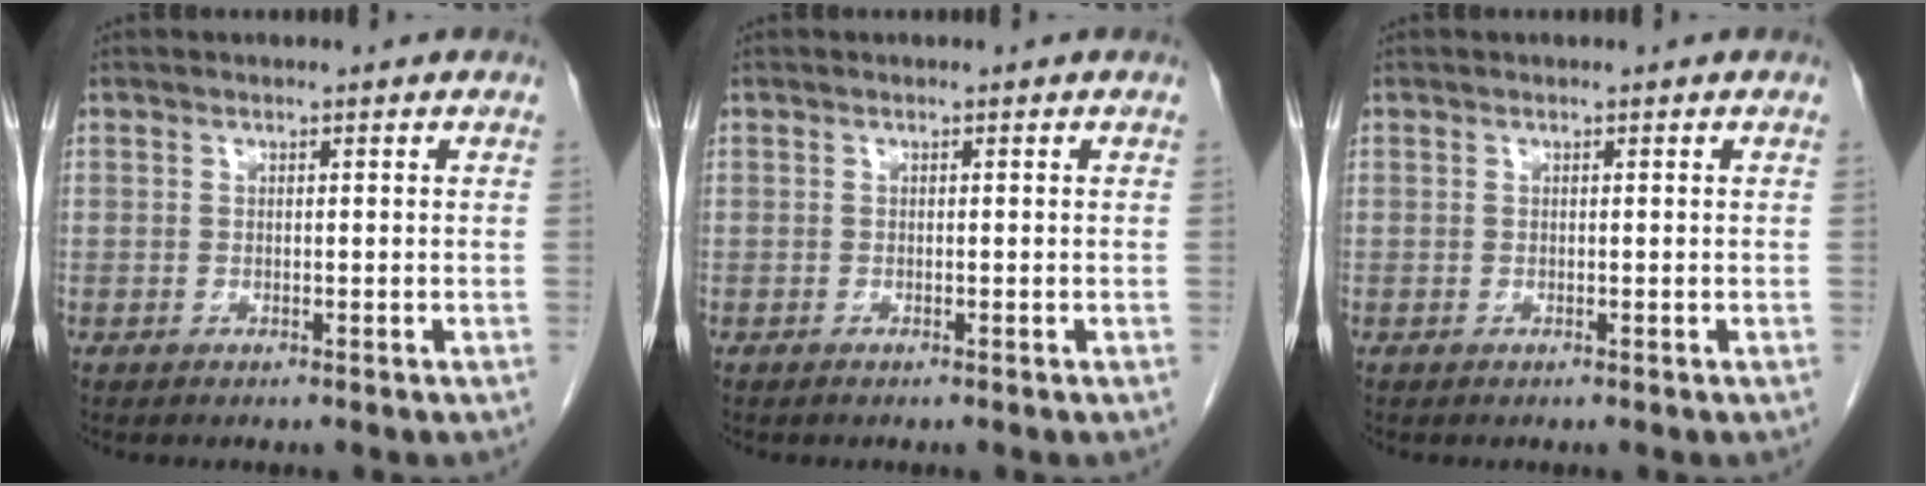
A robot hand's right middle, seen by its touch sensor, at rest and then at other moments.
{"total": 0.0}
{"total": 0.0}